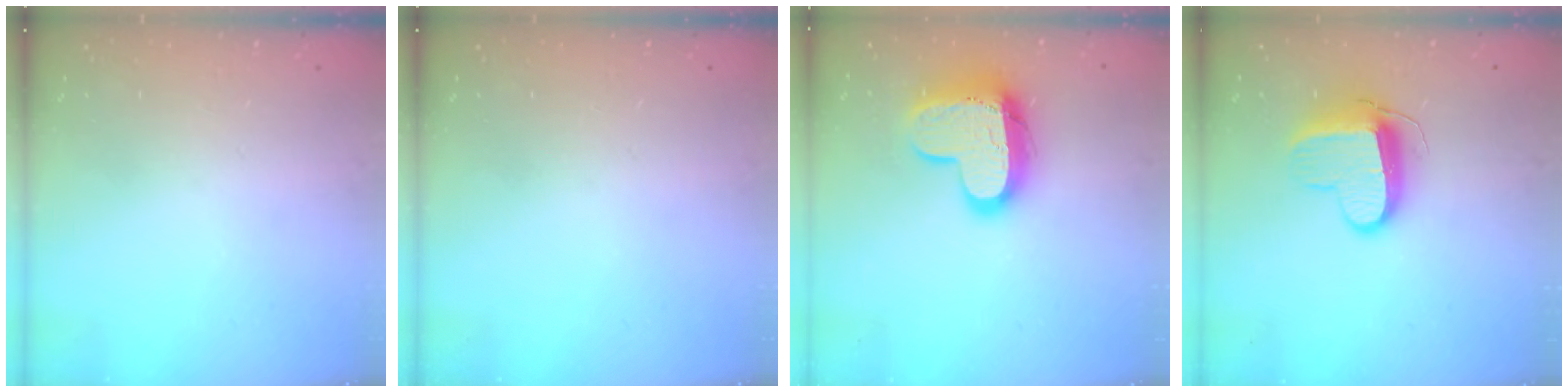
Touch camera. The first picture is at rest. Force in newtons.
{"total": 0.0}
{"total": 15.1, "press": 15.0, "slide": 1.2}
{"total": 10.3, "press": 10.2, "slide": 1.3}